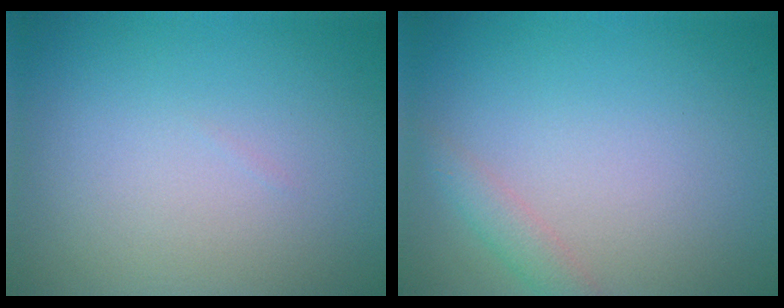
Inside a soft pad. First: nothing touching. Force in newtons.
{"total": 1.5, "press": 1.5, "slide": 0.1}